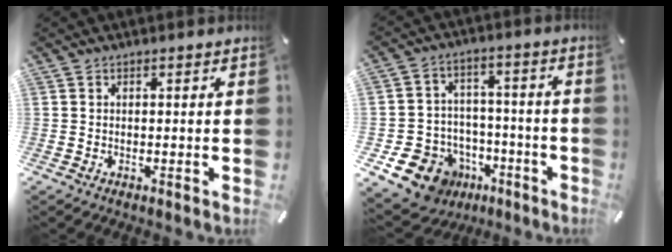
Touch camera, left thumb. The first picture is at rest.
{"total": 13.2, "force": [-7.2, 10.2, 4.4], "torque": [-0.061, 0.055, -0.114]}